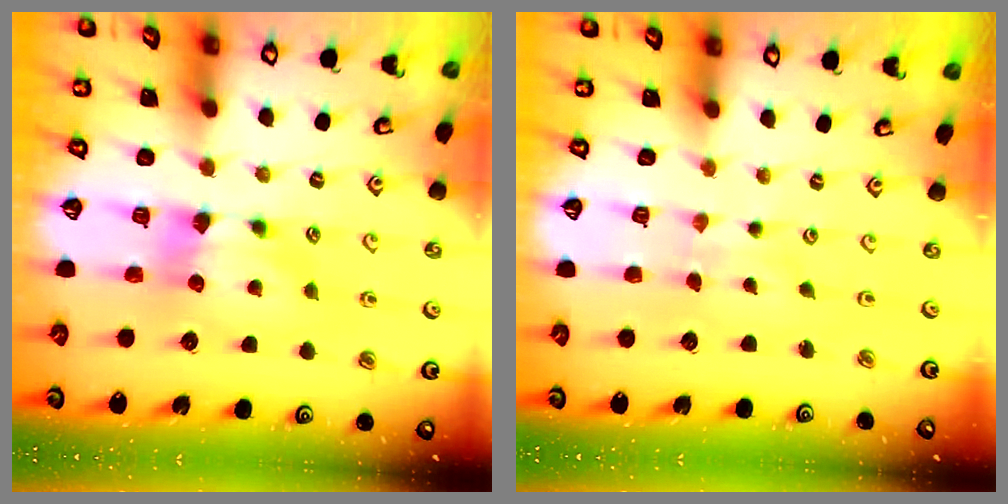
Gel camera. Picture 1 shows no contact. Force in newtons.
{"total": 2.7, "press": 2.6, "slide": 0.4}